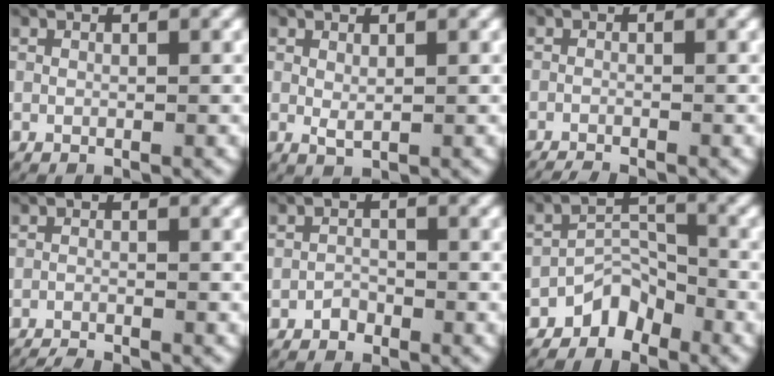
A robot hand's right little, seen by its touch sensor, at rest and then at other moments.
{"total": 1.2, "force": [0.2, 0.6, 1.0], "torque": [-0.027, -0.008, 0.011]}
{"total": 2.0, "force": [-2.0, 0.4, 0.3], "torque": [-0.009, -0.011, -0.030]}
{"total": 2.7, "force": [-2.6, 0.5, 0.3], "torque": [-0.009, -0.013, -0.041]}
{"total": 1.3, "force": [-1.0, 0.8, 0.0], "torque": [-0.005, 0.000, -0.022]}
{"total": 4.5, "force": [-2.8, 3.0, 1.8], "torque": [-0.026, 0.003, -0.061]}